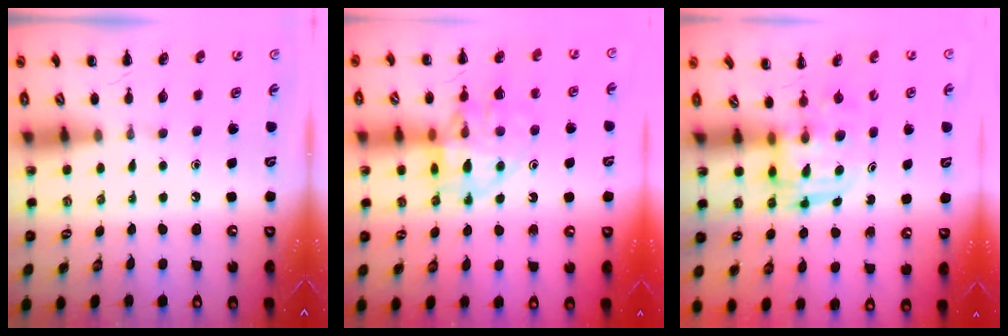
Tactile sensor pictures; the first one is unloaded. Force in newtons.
{"total": 14.9, "press": 14.7, "slide": 2.2}
{"total": 3.0, "press": 3.0, "slide": 0.3}